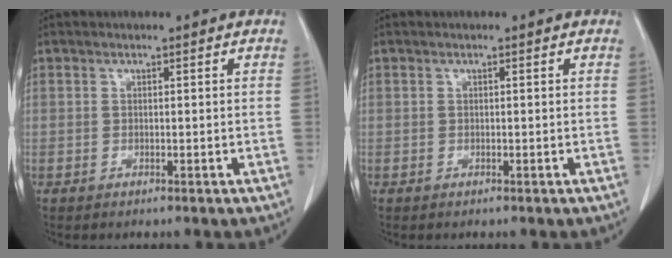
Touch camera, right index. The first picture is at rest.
{"total": 0.0}